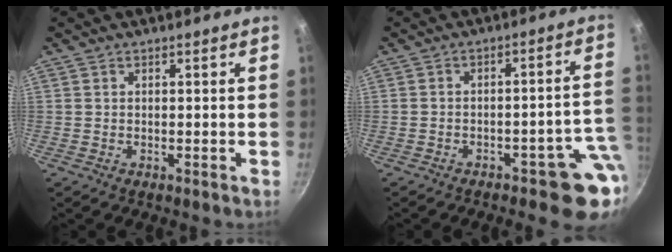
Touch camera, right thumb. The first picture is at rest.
{"total": 9.2, "force": [-3.7, 3.8, 7.4], "torque": [-0.034, 0.045, -0.044]}